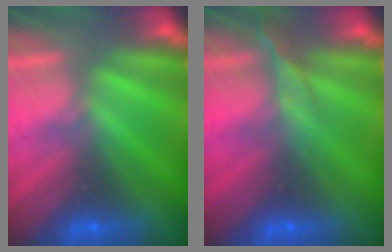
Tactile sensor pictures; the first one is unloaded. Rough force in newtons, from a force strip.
{"total": 2.6}